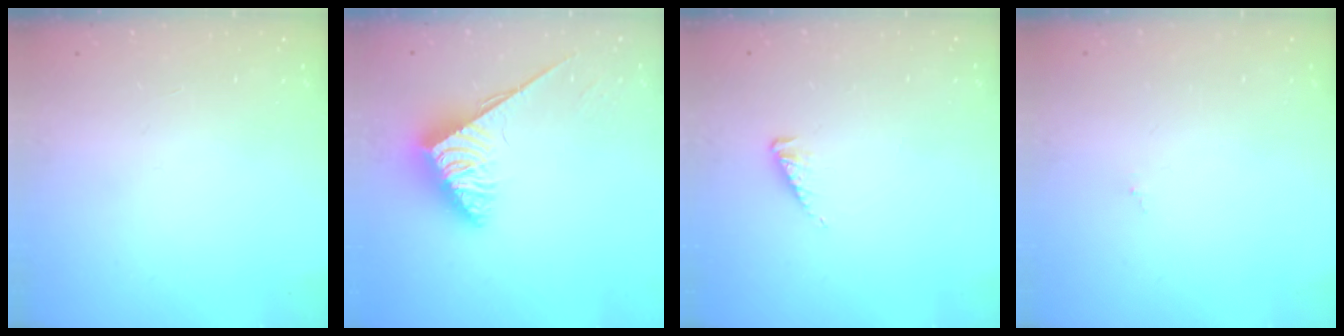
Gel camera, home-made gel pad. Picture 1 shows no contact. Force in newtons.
{"total": 3.8, "press": 3.8, "slide": 0.6}
{"total": 3.2, "press": 3.1, "slide": 0.3}
{"total": 0.0}